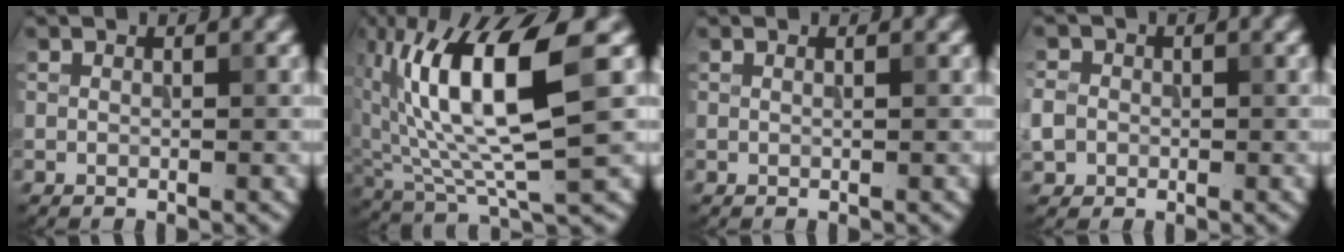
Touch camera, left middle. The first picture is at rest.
{"total": 11.1, "force": [2.6, 3.0, 10.4], "torque": [-0.192, 0.004, 0.052]}
{"total": 0.6, "force": [0.3, 0.3, 0.5], "torque": [-0.005, -0.002, -0.004]}
{"total": 2.5, "force": [-0.3, 2.2, 0.9], "torque": [-0.014, 0.000, -0.008]}